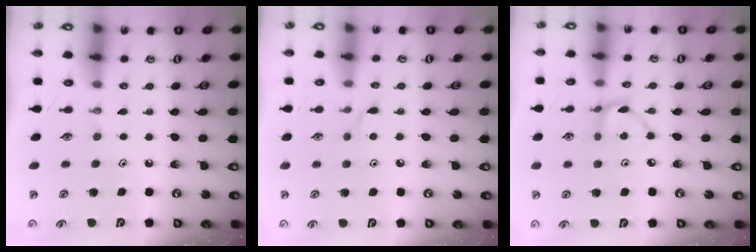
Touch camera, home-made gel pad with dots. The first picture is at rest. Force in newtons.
{"total": 3.7, "press": 3.6, "slide": 0.5}
{"total": 4.7, "press": 4.7, "slide": 0.3}